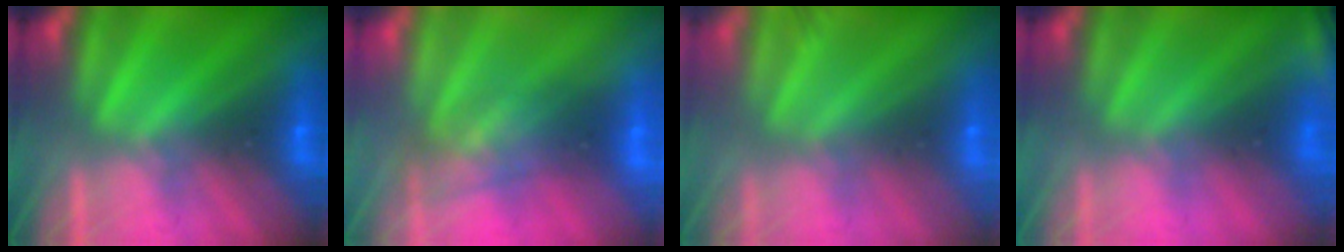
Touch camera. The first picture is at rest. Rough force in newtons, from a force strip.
{"total": 2.7}
{"total": 7.2}
{"total": 2.4}